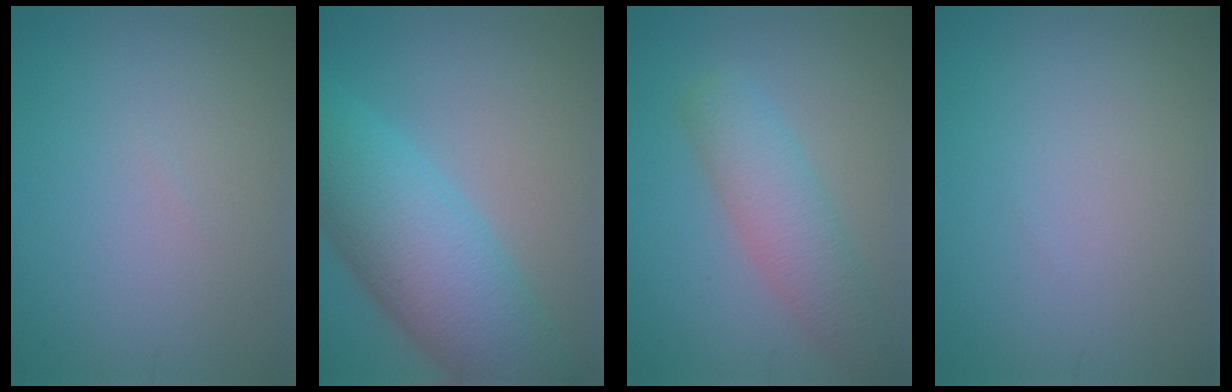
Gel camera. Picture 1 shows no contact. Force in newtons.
{"total": 10.3, "press": 10.3, "slide": 0.2}
{"total": 4.5, "press": 4.5, "slide": 0.2}
{"total": 0.0}